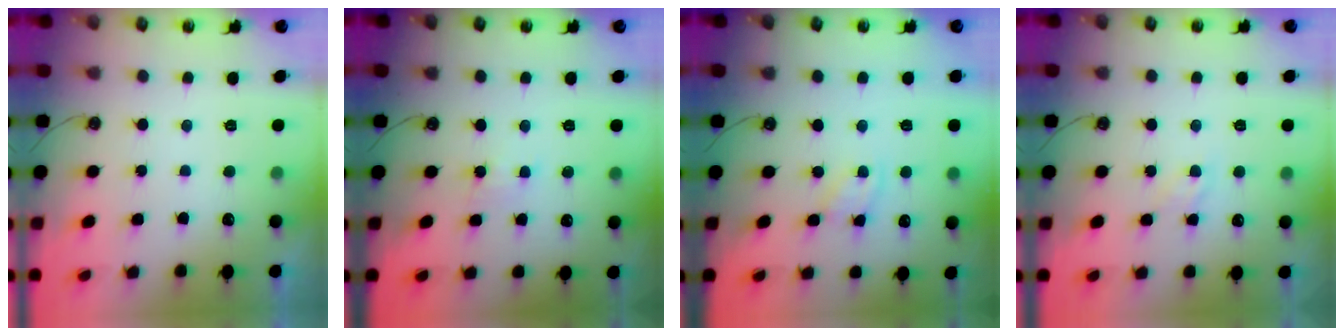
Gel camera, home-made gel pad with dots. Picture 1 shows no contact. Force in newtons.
{"total": 5.7, "press": 5.7, "slide": 0.6}
{"total": 2.8, "press": 2.8, "slide": 0.4}
{"total": 6.0, "press": 6.0, "slide": 0.7}